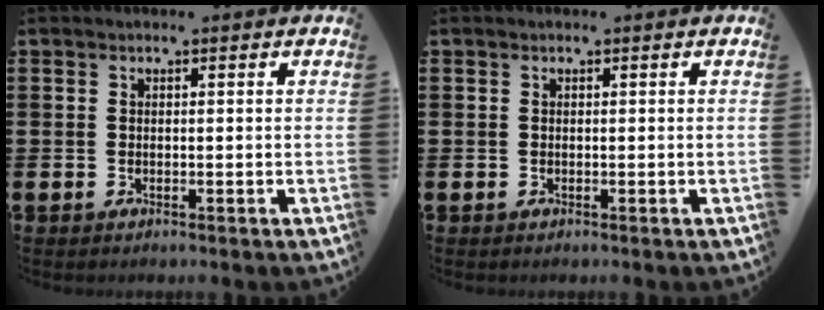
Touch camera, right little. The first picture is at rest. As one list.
[{"total": 0.0}]